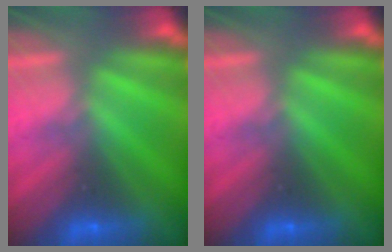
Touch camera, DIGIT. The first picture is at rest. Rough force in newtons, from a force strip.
{"total": 0.0}